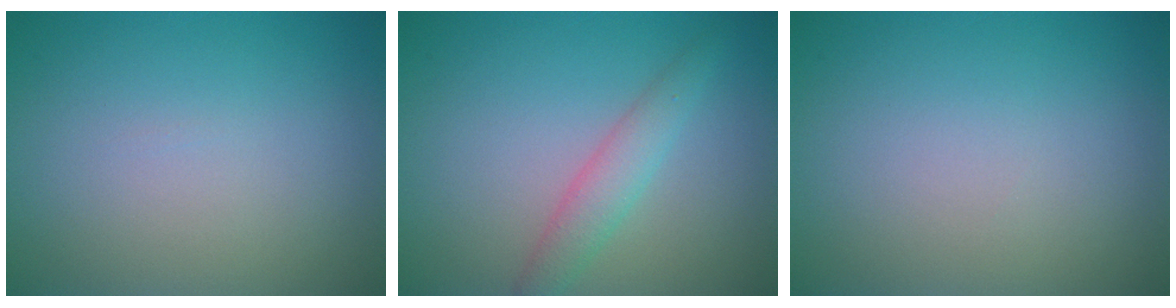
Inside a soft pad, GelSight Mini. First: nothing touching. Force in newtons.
{"total": 2.5, "press": 2.5, "slide": 0.1}
{"total": 0.0}